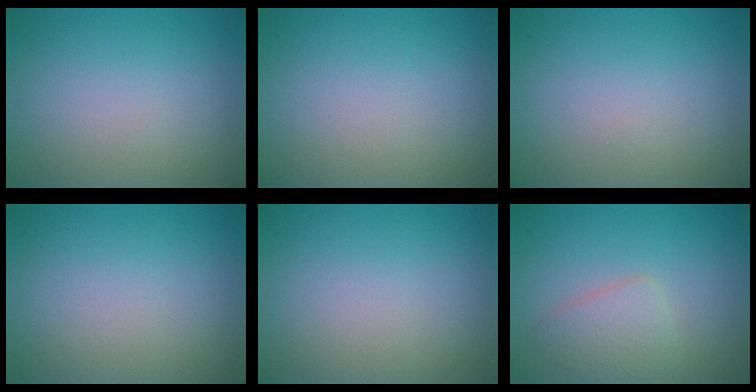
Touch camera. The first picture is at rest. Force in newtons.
{"total": 0.0}
{"total": 0.0}
{"total": 0.0}
{"total": 0.0}
{"total": 2.7, "press": 2.7, "slide": 0.1}